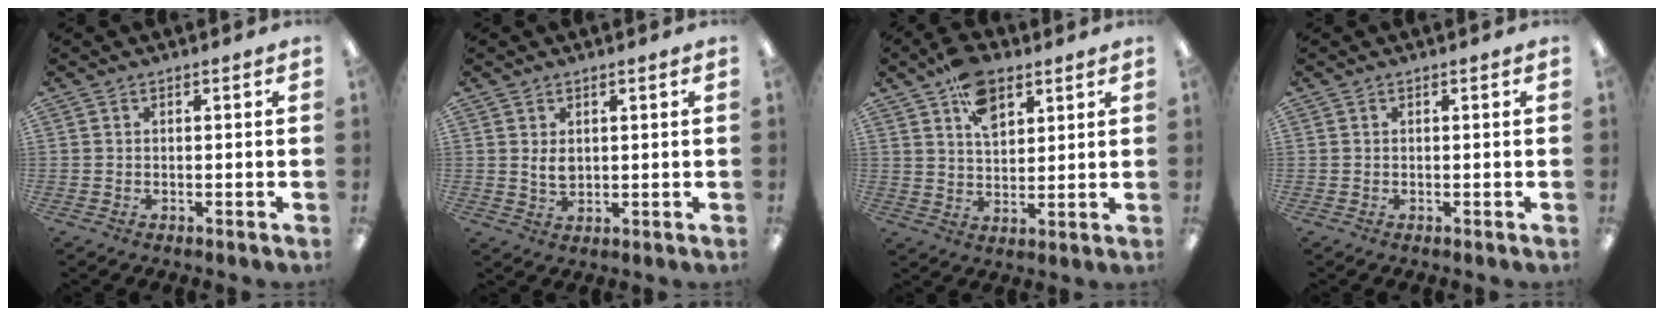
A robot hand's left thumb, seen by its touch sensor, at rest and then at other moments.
{"total": 2.9, "force": [1.0, 1.7, 2.1], "torque": [-0.044, 0.004, 0.018]}
{"total": 9.7, "force": [6.0, 5.4, 5.4], "torque": [-0.082, -0.023, 0.106]}
{"total": 0.0}